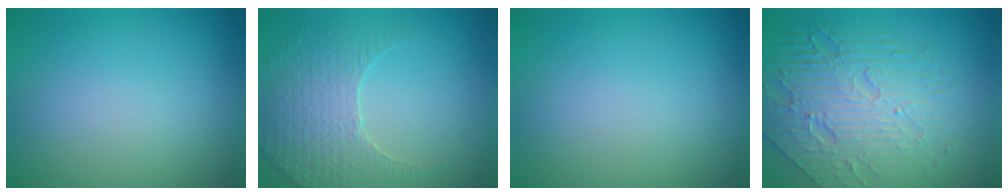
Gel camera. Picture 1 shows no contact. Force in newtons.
{"total": 3.8, "press": 3.7, "slide": 1.0}
{"total": 0.0}
{"total": 7.9, "press": 5.4, "slide": 5.8}